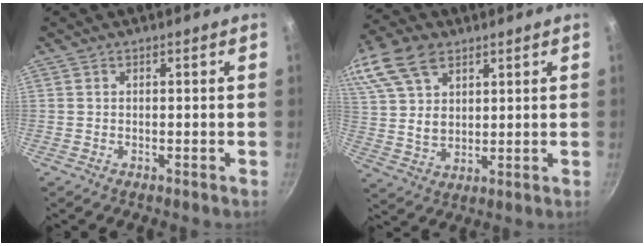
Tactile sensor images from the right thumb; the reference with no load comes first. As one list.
[{"total": 19.9, "force": [10.5, 12.7, 11.0], "torque": [-0.244, 0.017, 0.208]}]